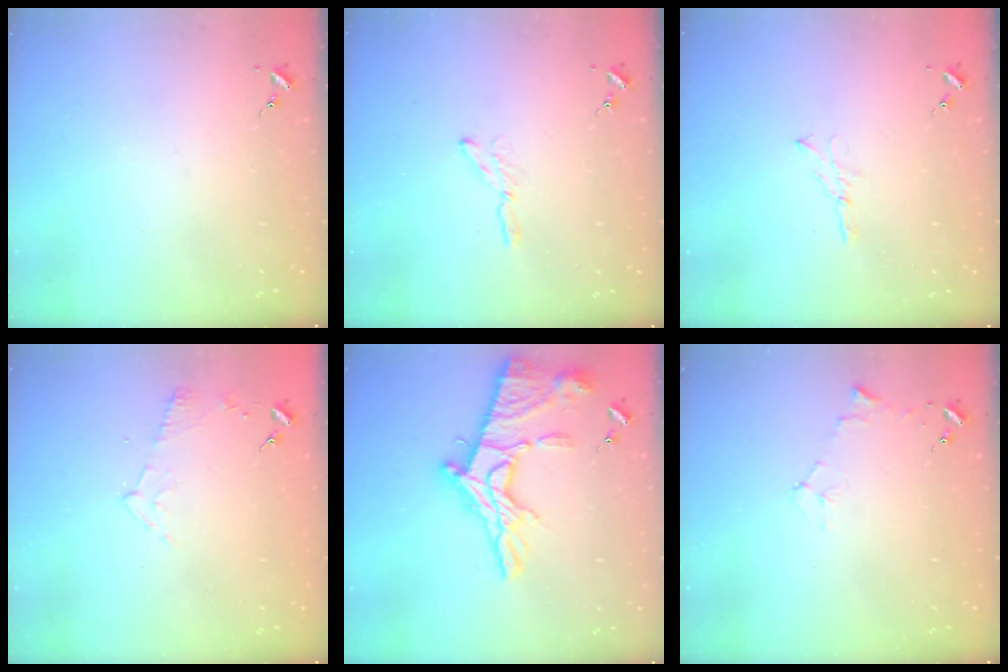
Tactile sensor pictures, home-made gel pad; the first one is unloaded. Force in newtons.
{"total": 3.9, "press": 3.9, "slide": 0.3}
{"total": 3.3, "press": 3.3, "slide": 0.4}
{"total": 5.5, "press": 5.4, "slide": 1.0}
{"total": 21.7, "press": 21.7, "slide": 1.8}
{"total": 6.2, "press": 6.1, "slide": 0.7}